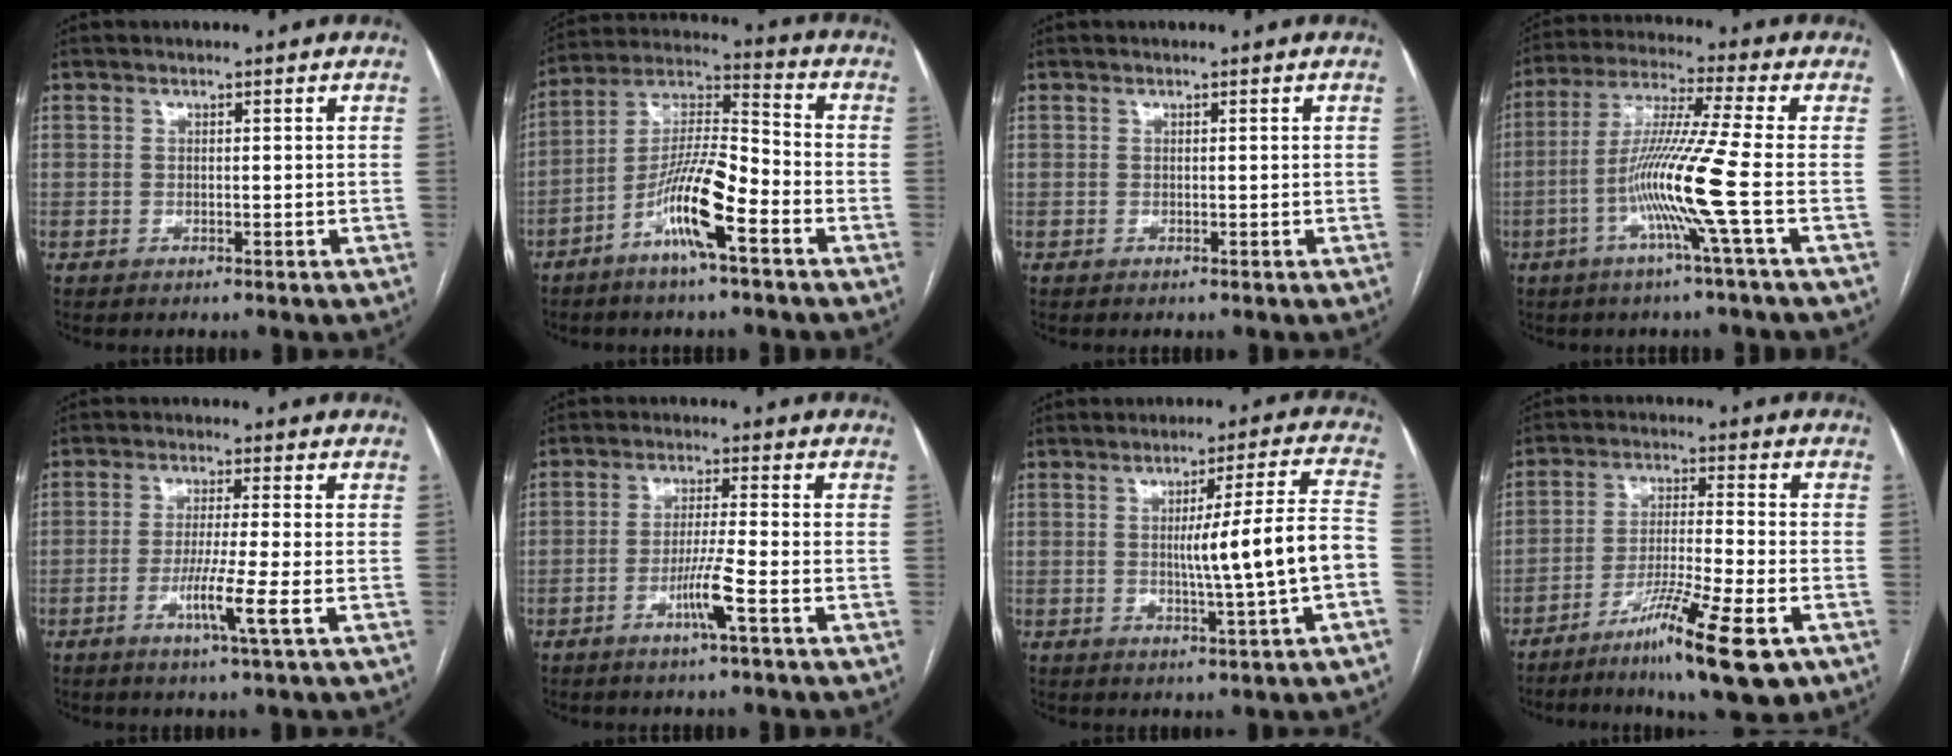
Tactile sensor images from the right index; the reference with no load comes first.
{"total": 12.5, "force": [-6.0, 1.6, 10.8], "torque": [-0.213, 0.004, -0.114]}
{"total": 0.0}
{"total": 12.3, "force": [-3.6, -2.5, 11.5], "torque": [-0.226, -0.009, -0.076]}
{"total": 6.4, "force": [-2.2, -1.0, 5.9], "torque": [-0.112, -0.017, -0.043]}
{"total": 5.6, "force": [-2.5, -0.8, 4.9], "torque": [-0.096, -0.010, -0.049]}
{"total": 11.0, "force": [-1.5, -0.9, 10.9], "torque": [-0.162, 0.005, -0.020]}
{"total": 13.5, "force": [-7.6, 0.9, 11.1], "torque": [-0.192, -0.026, -0.126]}